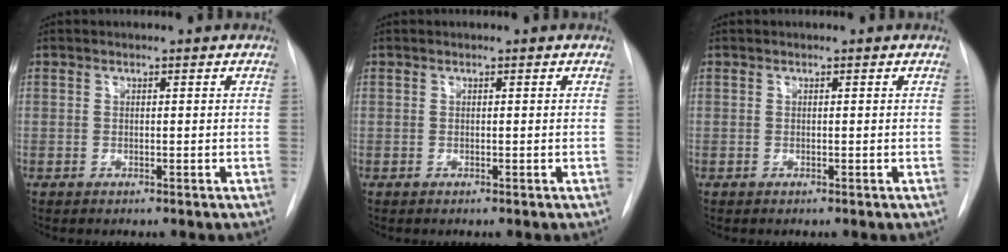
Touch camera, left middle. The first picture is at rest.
{"total": 0.0}
{"total": 0.0}